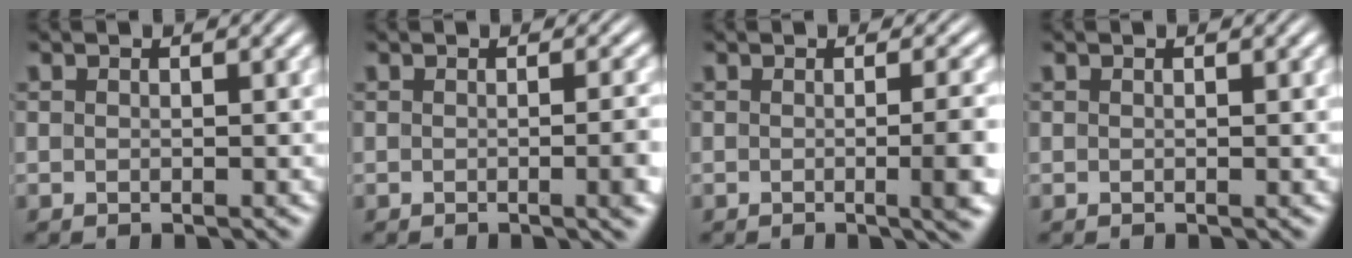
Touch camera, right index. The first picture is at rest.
{"total": 2.0, "force": [-0.5, 0.0, 1.9], "torque": [-0.020, 0.005, -0.012]}
{"total": 3.5, "force": [-0.7, 0.2, 3.4], "torque": [-0.037, 0.004, -0.017]}
{"total": 0.0}